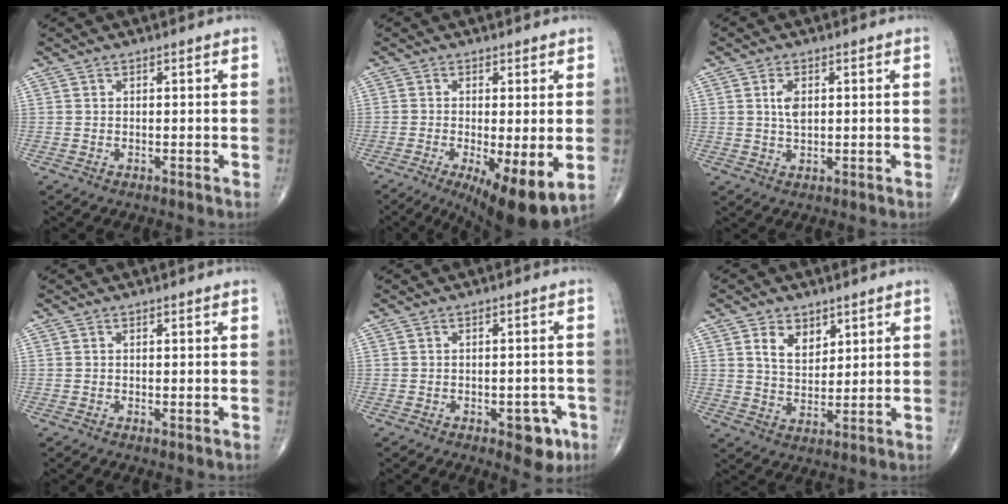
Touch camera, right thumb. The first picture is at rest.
{"total": 11.6, "force": [-3.3, 3.2, 10.6], "torque": [-0.166, -0.023, -0.045]}
{"total": 3.3, "force": [0.8, 1.8, 2.7], "torque": [-0.048, -0.004, 0.017]}
{"total": 0.6, "force": [-0.1, 0.1, 0.5], "torque": [-0.012, -0.005, -0.003]}
{"total": 5.6, "force": [-2.7, 2.8, 4.1], "torque": [-0.026, 0.011, -0.029]}
{"total": 6.4, "force": [3.3, 4.1, 3.6], "torque": [-0.040, -0.025, 0.063]}